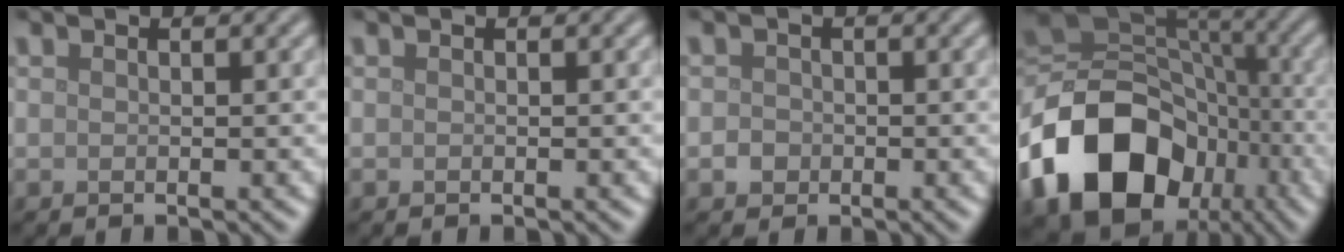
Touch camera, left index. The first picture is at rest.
{"total": 0.0}
{"total": 1.1, "force": [-0.4, 1.0, 0.2], "torque": [0.002, -0.001, -0.010]}
{"total": 16.2, "force": [-7.0, 11.7, 8.7], "torque": [-0.178, -0.017, -0.130]}